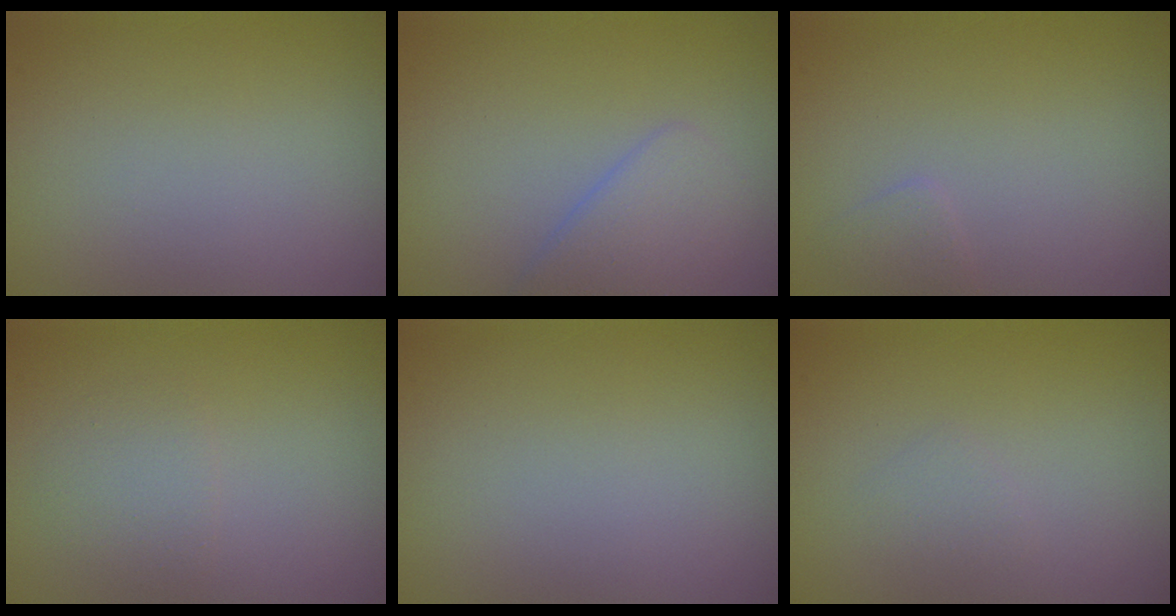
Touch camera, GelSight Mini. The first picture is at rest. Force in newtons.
{"total": 2.6, "press": 2.6, "slide": 0.1}
{"total": 0.9, "press": 0.9, "slide": 0.1}
{"total": 1.6, "press": 1.6, "slide": 0.0}
{"total": 0.0}
{"total": 0.8, "press": 0.8, "slide": 0.0}